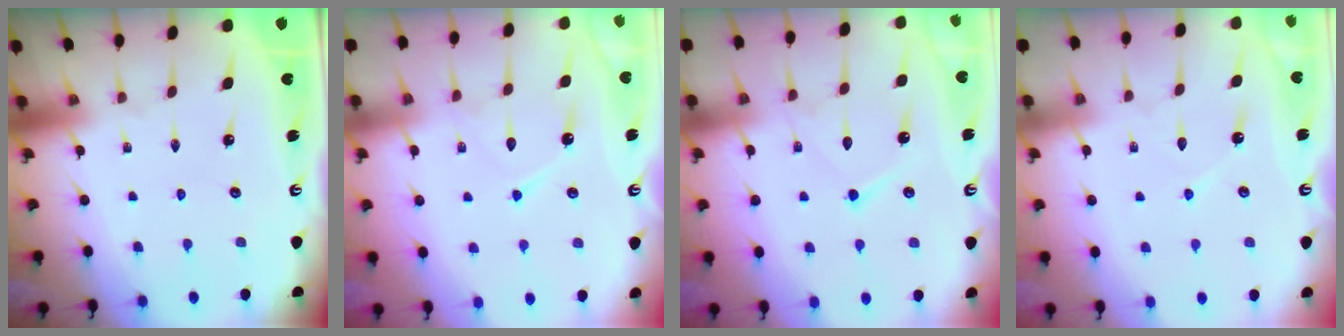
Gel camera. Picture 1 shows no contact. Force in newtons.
{"total": 10.0, "press": 10.0, "slide": 0.9}
{"total": 11.1, "press": 11.1, "slide": 1.1}
{"total": 3.3, "press": 3.3, "slide": 0.4}